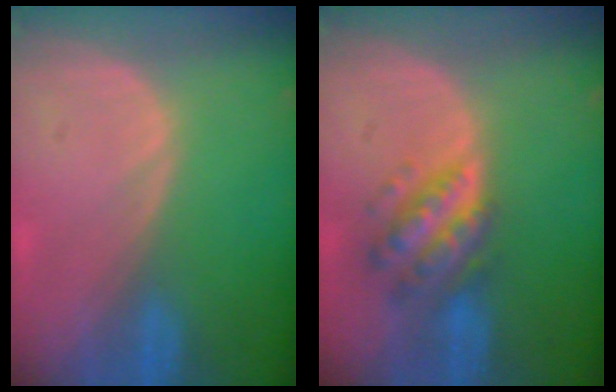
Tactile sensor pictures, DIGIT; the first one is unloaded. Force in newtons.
{"total": 6.4, "press": 6.4, "slide": 0.2}